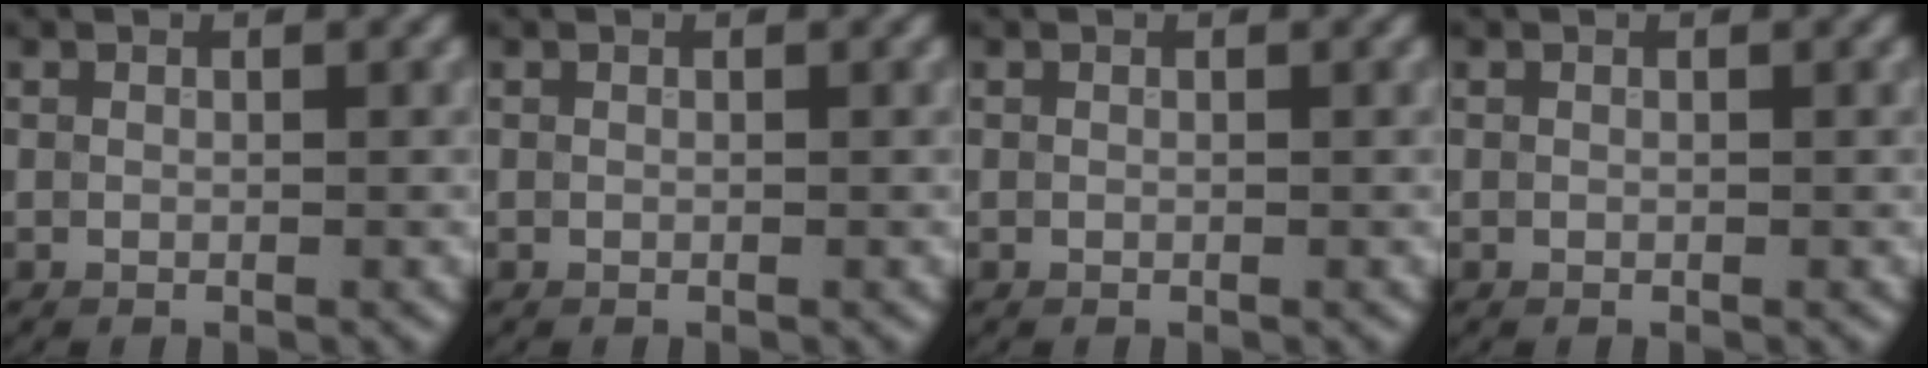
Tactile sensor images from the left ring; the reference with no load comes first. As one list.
[{"total": 0.0}, {"total": 0.0}, {"total": 0.0}]